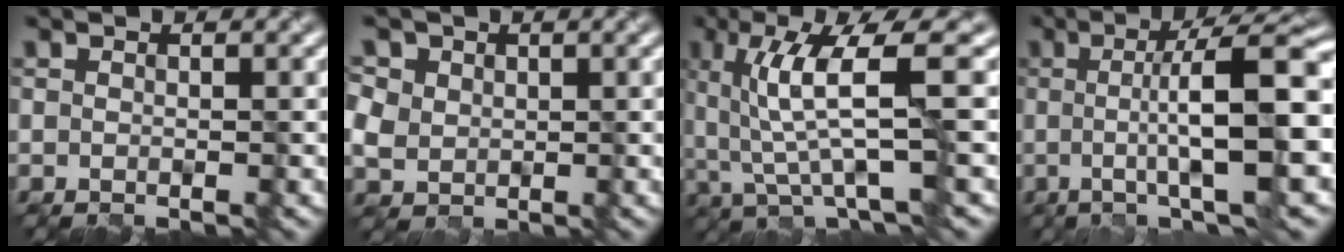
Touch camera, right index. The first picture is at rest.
{"total": 4.8, "force": [1.9, 4.0, 1.8], "torque": [-0.062, 0.021, 0.031]}
{"total": 6.8, "force": [1.3, 1.2, 6.6], "torque": [-0.123, 0.001, 0.026]}
{"total": 10.2, "force": [-0.1, 2.0, 10.0], "torque": [-0.122, 0.008, -0.007]}